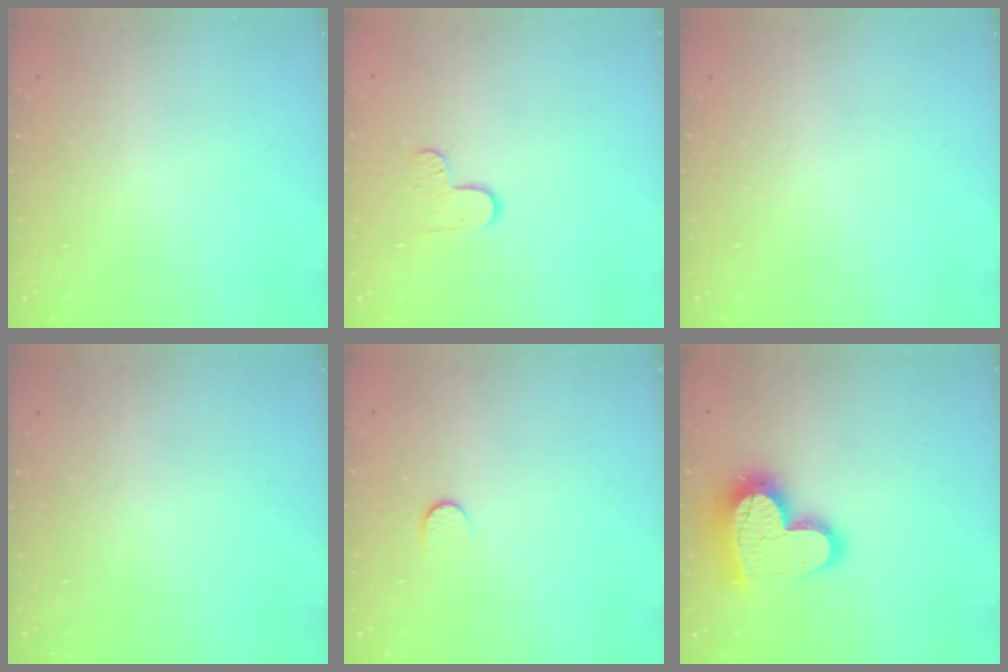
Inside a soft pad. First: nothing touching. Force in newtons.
{"total": 5.5, "press": 5.5, "slide": 0.4}
{"total": 0.0}
{"total": 0.0}
{"total": 5.7, "press": 5.6, "slide": 0.6}
{"total": 17.9, "press": 17.9, "slide": 1.5}